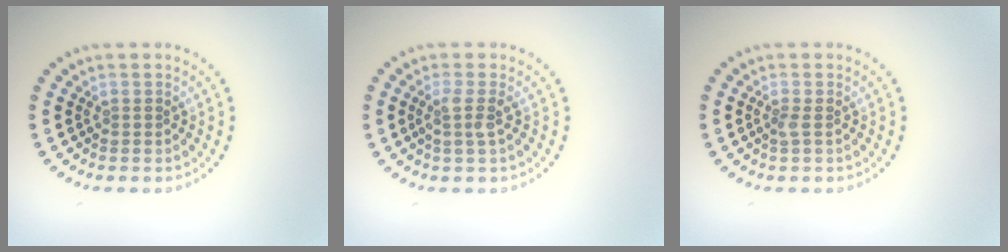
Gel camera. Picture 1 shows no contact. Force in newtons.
{"total": 1.7, "press": 1.3, "slide": 1.1}
{"total": 0.6, "press": 0.5, "slide": 0.4}